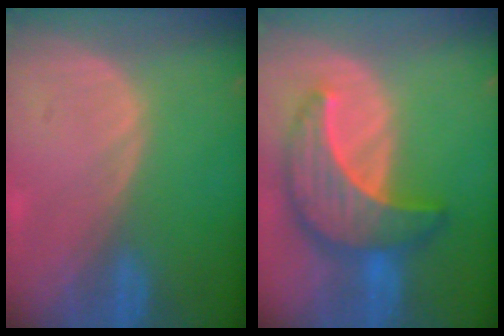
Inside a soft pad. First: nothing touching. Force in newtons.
{"total": 10.0, "press": 10.0, "slide": 0.7}